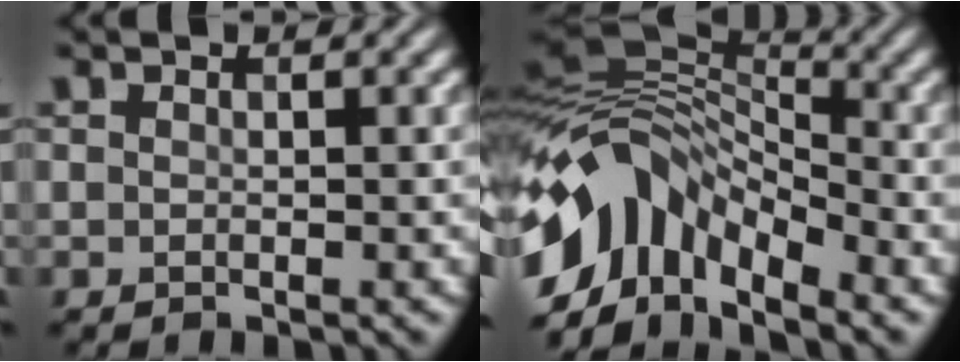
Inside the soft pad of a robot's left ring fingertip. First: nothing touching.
{"total": 11.0, "force": [-4.8, 6.4, 7.6], "torque": [-0.132, 0.015, -0.100]}